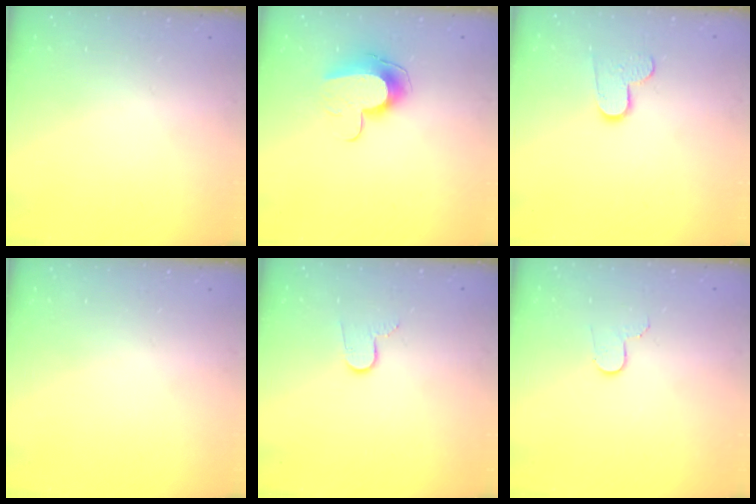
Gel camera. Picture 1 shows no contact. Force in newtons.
{"total": 10.5, "press": 10.5, "slide": 0.5}
{"total": 8.0, "press": 8.0, "slide": 0.6}
{"total": 0.0}
{"total": 6.0, "press": 6.0, "slide": 0.5}
{"total": 3.3, "press": 3.3, "slide": 0.3}